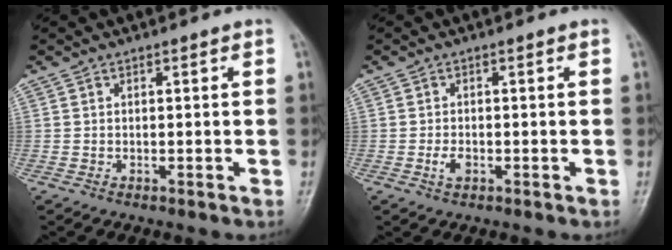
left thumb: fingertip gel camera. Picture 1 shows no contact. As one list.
[{"total": 1.9, "force": [-0.6, 1.1, 1.4], "torque": [-0.027, 0.001, -0.012]}]